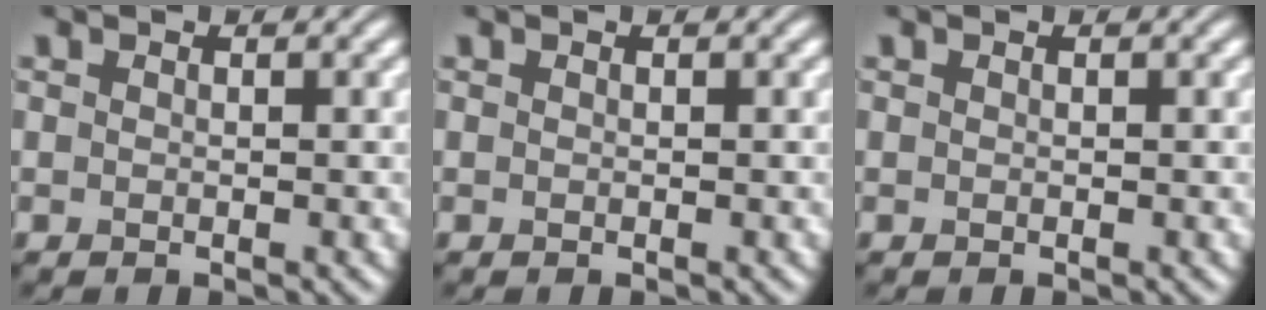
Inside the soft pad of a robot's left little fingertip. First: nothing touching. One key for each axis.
{"total": 0.0}
{"total": 0.0}